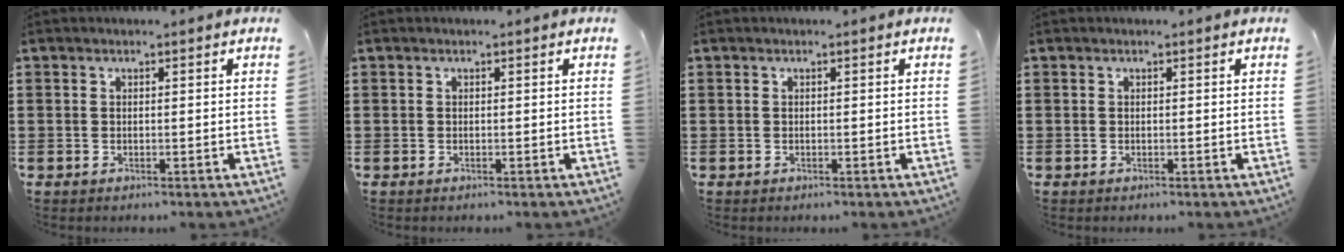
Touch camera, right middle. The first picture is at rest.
{"total": 0.0}
{"total": 0.0}
{"total": 0.0}